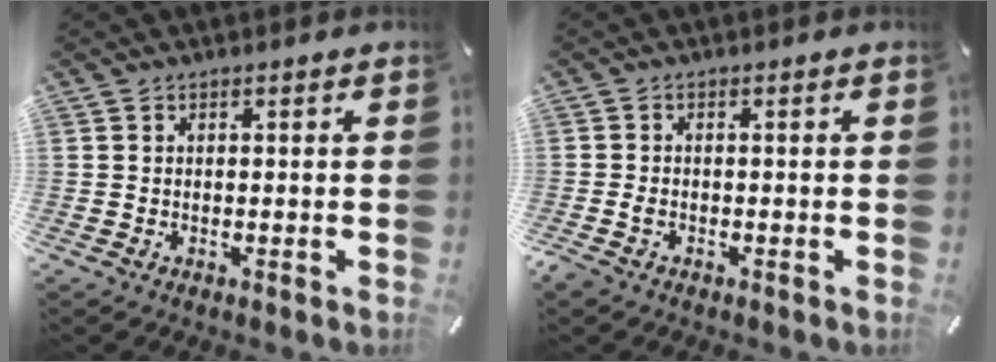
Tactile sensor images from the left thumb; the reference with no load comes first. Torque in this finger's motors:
{"motor_torque": [-0.17, 0.96, 0.09, 0.08, 0.03]}